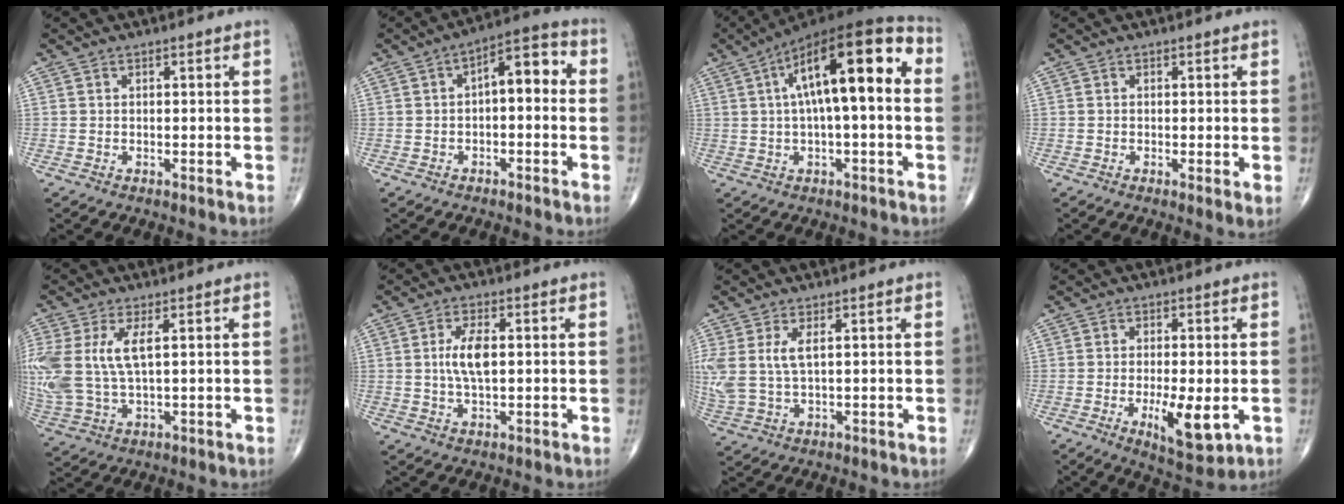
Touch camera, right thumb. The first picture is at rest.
{"total": 8.0, "force": [0.2, 3.9, 7.0], "torque": [-0.077, 0.035, -0.007]}
{"total": 19.0, "force": [2.9, 6.0, 17.8], "torque": [-0.276, 0.049, 0.037]}
{"total": 1.8, "force": [-0.2, 0.3, 1.8], "torque": [-0.034, -0.008, -0.006]}
{"total": 12.7, "force": [2.5, 5.7, 11.0], "torque": [-0.281, 0.002, 0.061]}
{"total": 5.8, "force": [0.6, 2.3, 5.2], "torque": [-0.106, -0.001, 0.008]}
{"total": 7.0, "force": [1.8, 3.2, 6.0], "torque": [-0.155, 0.002, 0.046]}
{"total": 9.1, "force": [-2.4, 3.1, 8.2], "torque": [-0.124, -0.019, -0.031]}